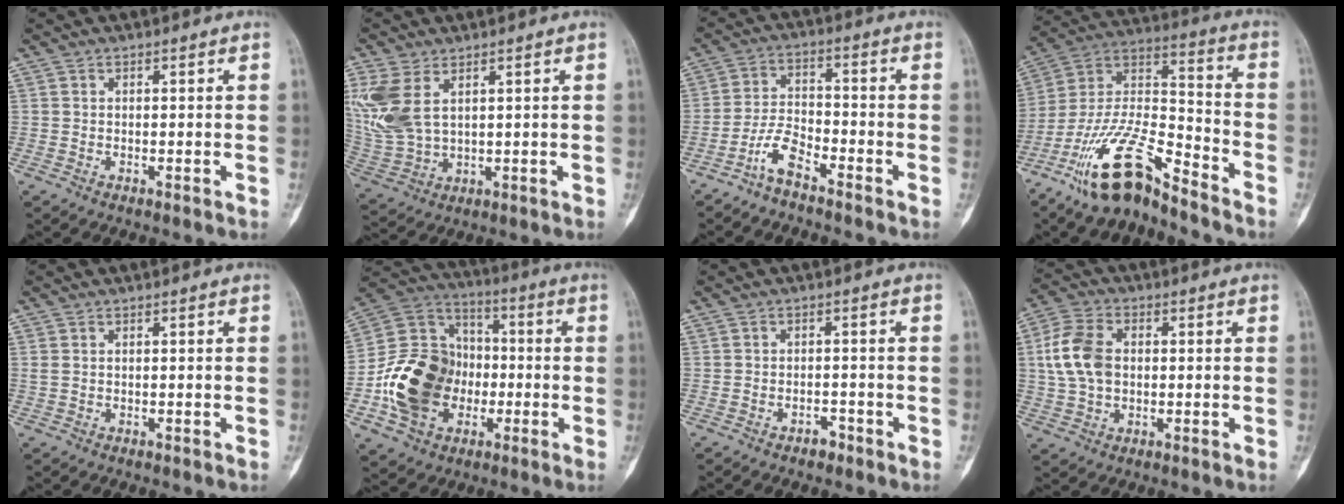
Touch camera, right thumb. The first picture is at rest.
{"total": 11.6, "force": [4.2, 6.5, 8.7], "torque": [-0.210, -0.006, 0.102]}
{"total": 5.5, "force": [-4.2, 1.7, 3.1], "torque": [-0.062, 0.033, -0.090]}
{"total": 16.8, "force": [-12.4, 4.8, 10.4], "torque": [-0.194, 0.084, -0.235]}
{"total": 1.0, "force": [0.3, 0.6, 0.8], "torque": [-0.025, 0.008, 0.014]}
{"total": 19.8, "force": [-4.3, 15.6, 11.3], "torque": [-0.176, 0.041, -0.073]}
{"total": 1.8, "force": [-1.3, 1.0, 0.6], "torque": [-0.009, 0.009, -0.019]}
{"total": 10.3, "force": [1.0, 7.0, 7.5], "torque": [-0.150, 0.010, 0.018]}